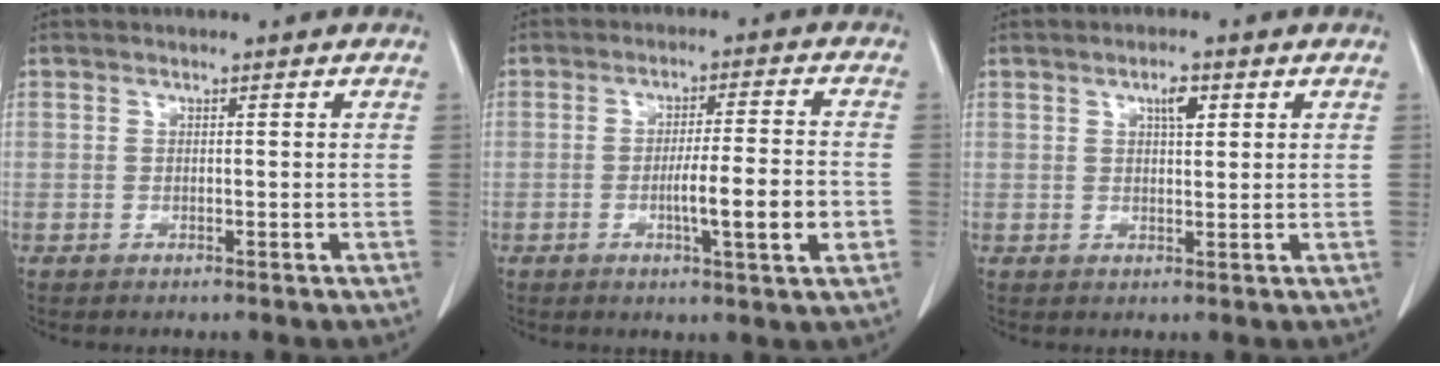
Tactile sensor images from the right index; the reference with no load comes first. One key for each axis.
{"total": 8.7, "fx": -2.3, "fy": 0.3, "fz": 8.3, "tx": -0.128, "ty": -0.002, "tz": -0.036}
{"total": 2.9, "fx": 1.3, "fy": 0.9, "fz": 2.4, "tx": -0.040, "ty": 0.001, "tz": 0.023}